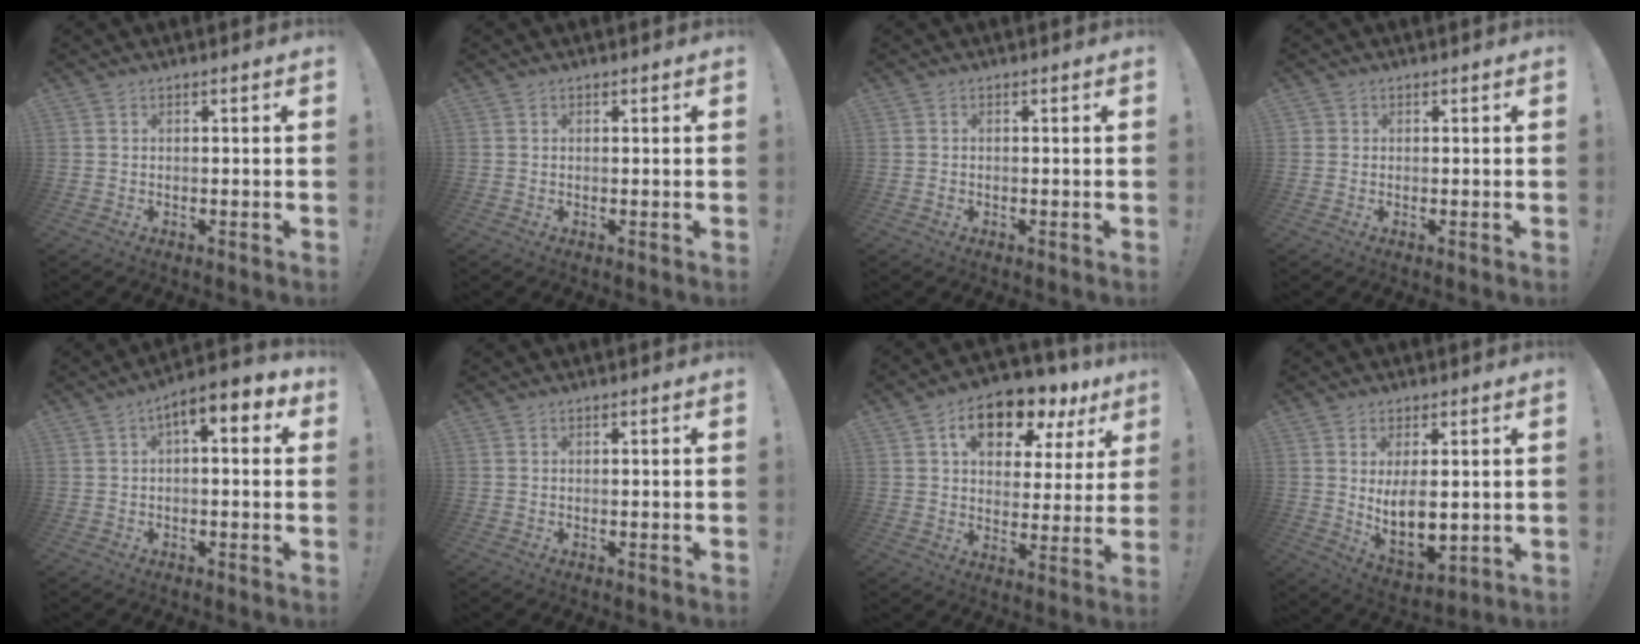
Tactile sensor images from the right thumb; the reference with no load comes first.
{"total": 0.0}
{"total": 0.6, "force": [-0.4, 0.4, 0.2], "torque": [-0.012, 0.005, -0.006]}
{"total": 1.1, "force": [0.3, 1.1, 0.2], "torque": [-0.004, 0.002, 0.005]}
{"total": 5.8, "force": [1.8, 2.0, 5.1], "torque": [-0.075, -0.014, 0.030]}
{"total": 0.0}
{"total": 13.5, "force": [8.0, 7.4, 8.0], "torque": [-0.118, -0.047, 0.140]}
{"total": 10.4, "force": [2.3, 5.5, 8.6], "torque": [-0.139, -0.032, 0.044]}